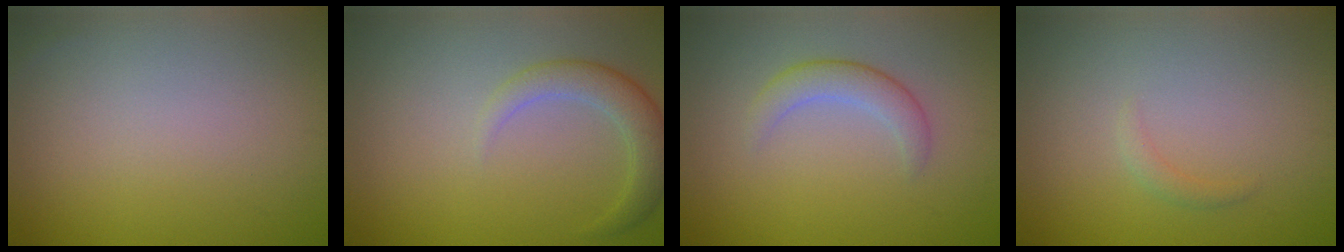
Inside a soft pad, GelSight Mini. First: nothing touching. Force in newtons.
{"total": 2.7, "press": 2.7, "slide": 0.1}
{"total": 2.3, "press": 2.3, "slide": 0.1}
{"total": 0.7, "press": 0.7, "slide": 0.1}